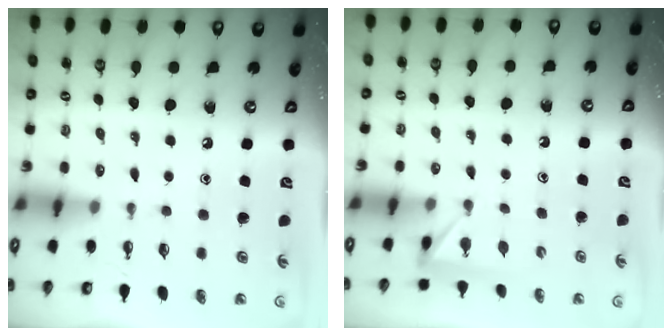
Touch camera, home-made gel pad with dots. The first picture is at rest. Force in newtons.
{"total": 2.8, "press": 2.8, "slide": 0.5}